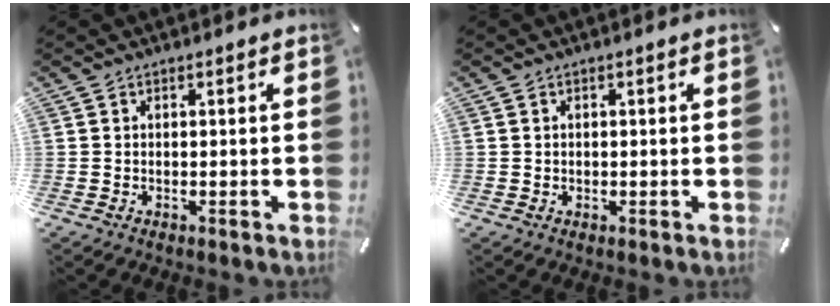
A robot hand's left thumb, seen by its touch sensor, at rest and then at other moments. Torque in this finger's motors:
{"motor_torque": [-0.14, -0.36, -0.01, 0.07, -0.03]}